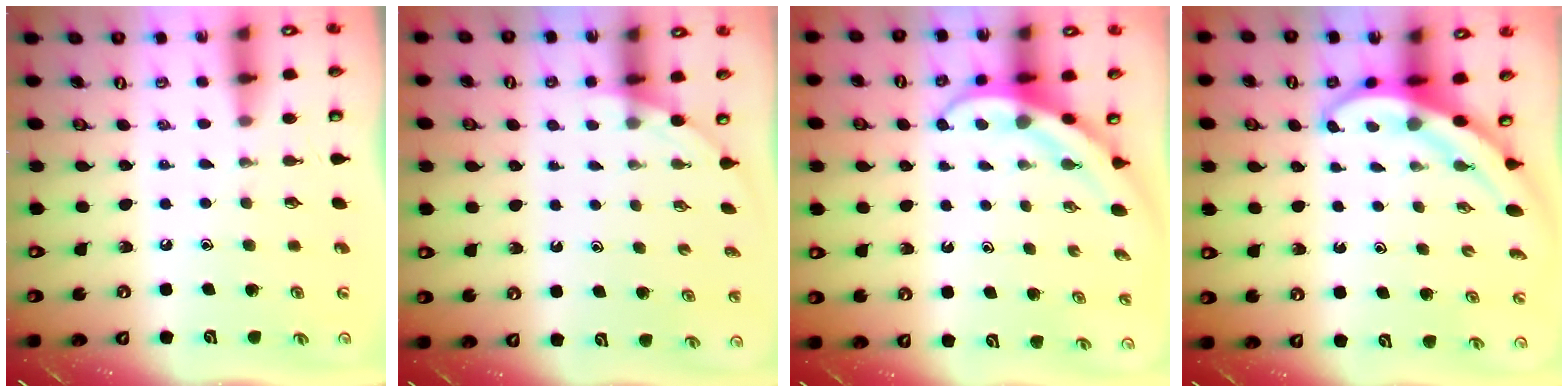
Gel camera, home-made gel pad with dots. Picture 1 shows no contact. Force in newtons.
{"total": 0.9, "press": 0.9, "slide": 0.2}
{"total": 4.0, "press": 3.9, "slide": 0.4}
{"total": 3.7, "press": 3.7, "slide": 0.3}